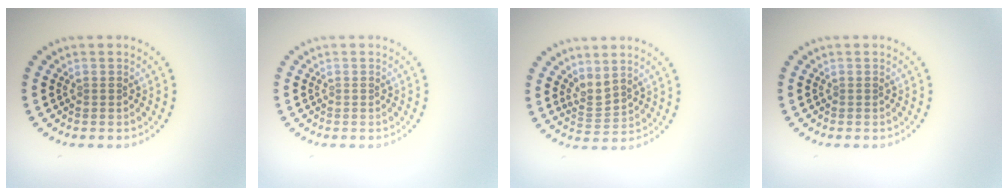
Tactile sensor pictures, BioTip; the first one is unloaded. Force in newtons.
{"total": 0.0}
{"total": 2.1, "press": 1.5, "slide": 1.5}
{"total": 0.0}